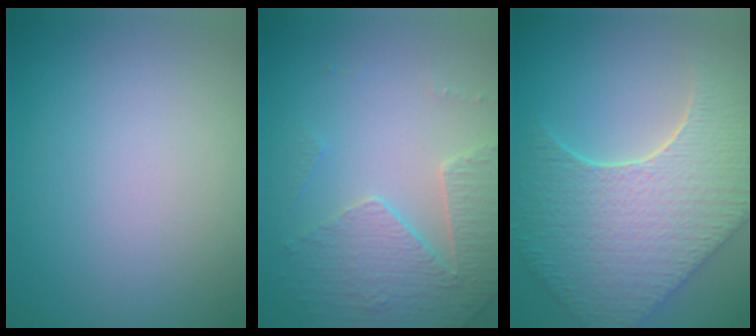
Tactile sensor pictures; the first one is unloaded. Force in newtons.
{"total": 3.7, "press": 3.6, "slide": 0.8}
{"total": 9.4, "press": 7.5, "slide": 5.6}